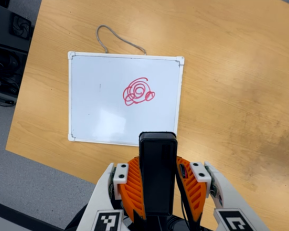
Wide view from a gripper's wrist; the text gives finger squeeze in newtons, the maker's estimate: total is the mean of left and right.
{"total": 4.9, "left": 3.3, "right": 6.6}